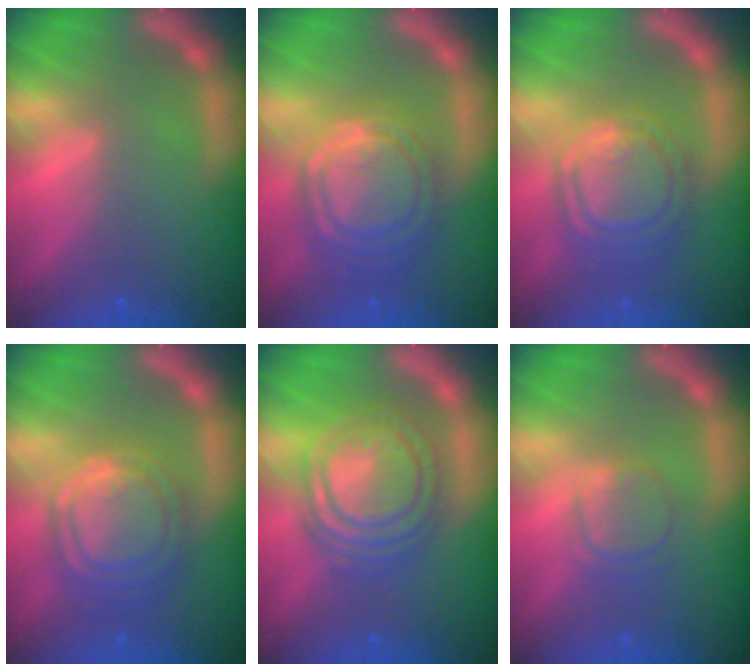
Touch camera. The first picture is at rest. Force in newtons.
{"total": 10.0}
{"total": 8.0}
{"total": 9.1}
{"total": 9.5}
{"total": 3.0}